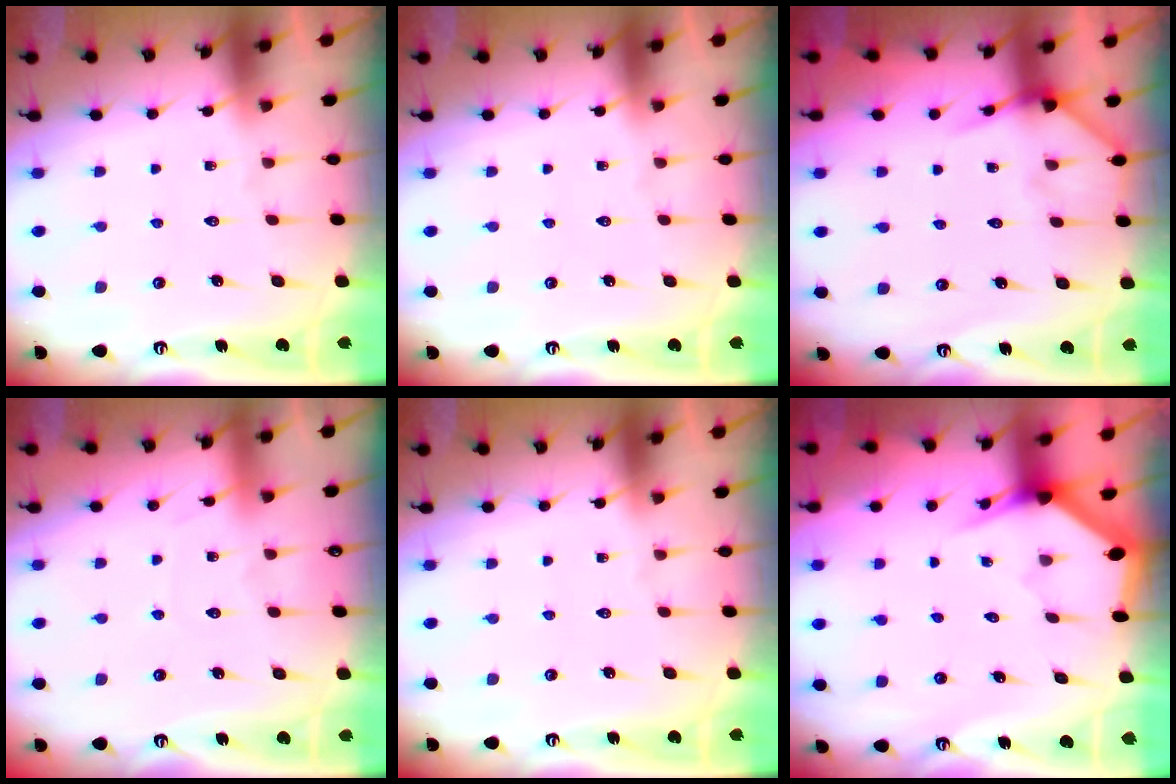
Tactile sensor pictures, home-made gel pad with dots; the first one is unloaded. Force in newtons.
{"total": 0.0}
{"total": 7.0, "press": 6.9, "slide": 0.8}
{"total": 3.6, "press": 3.6, "slide": 0.5}
{"total": 0.0}
{"total": 3.2, "press": 3.2, "slide": 0.1}